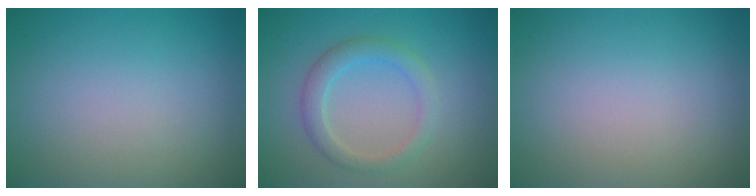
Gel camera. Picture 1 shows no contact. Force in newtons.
{"total": 2.7, "press": 2.7, "slide": 0.3}
{"total": 0.0}